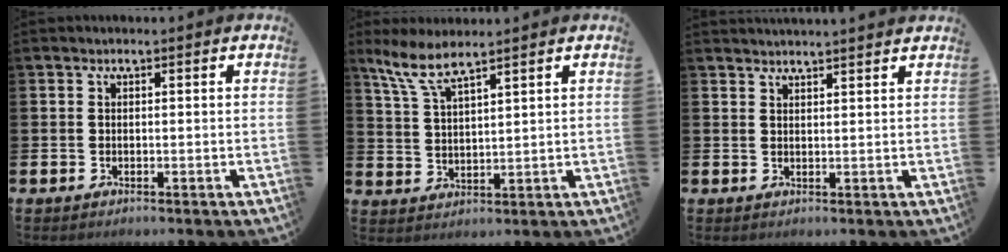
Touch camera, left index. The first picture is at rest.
{"total": 6.0, "force": [5.1, 0.7, 3.0], "torque": [-0.078, -0.013, 0.092]}
{"total": 2.2, "force": [2.2, -0.3, -0.1], "torque": [0.003, -0.013, 0.040]}